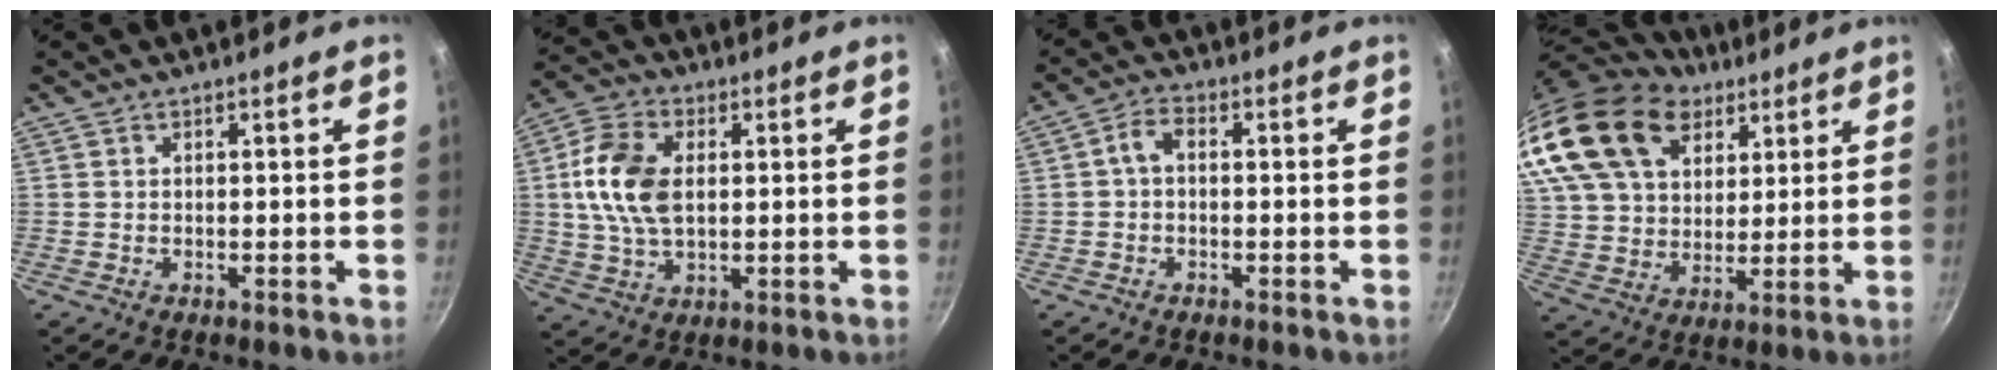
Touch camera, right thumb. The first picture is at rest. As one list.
[{"total": 12.2, "force": [1.5, 7.7, 9.4], "torque": [-0.170, 0.006, 0.022]}, {"total": 3.3, "force": [-0.4, 2.1, 2.5], "torque": [-0.052, 0.019, -0.014]}, {"total": 24.8, "force": [14.0, 15.9, 12.8], "torque": [-0.253, -0.010, 0.264]}]